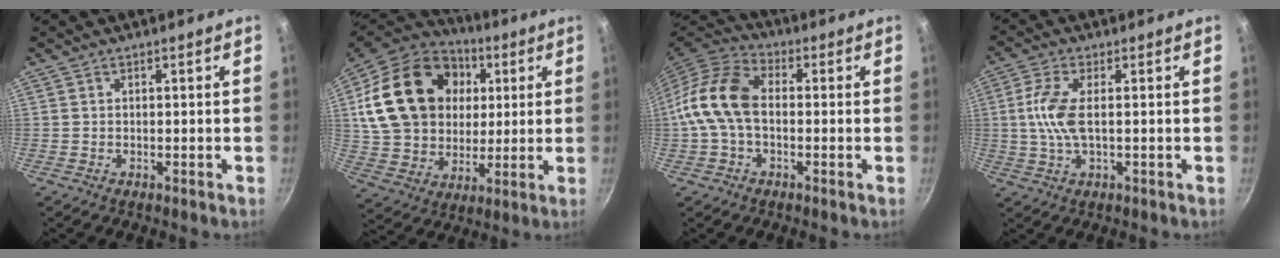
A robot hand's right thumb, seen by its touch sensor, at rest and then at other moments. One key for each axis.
{"total": 27.2, "fx": 6.3, "fy": 20.5, "fz": 16.7, "tx": -0.286, "ty": 0.011, "tz": 0.120}
{"total": 12.6, "fx": -0.6, "fy": 8.1, "fz": 9.6, "tx": -0.172, "ty": 0.037, "tz": -0.032}
{"total": 7.4, "fx": 0.3, "fy": 2.8, "fz": 6.9, "tx": -0.156, "ty": 0.004, "tz": 0.004}